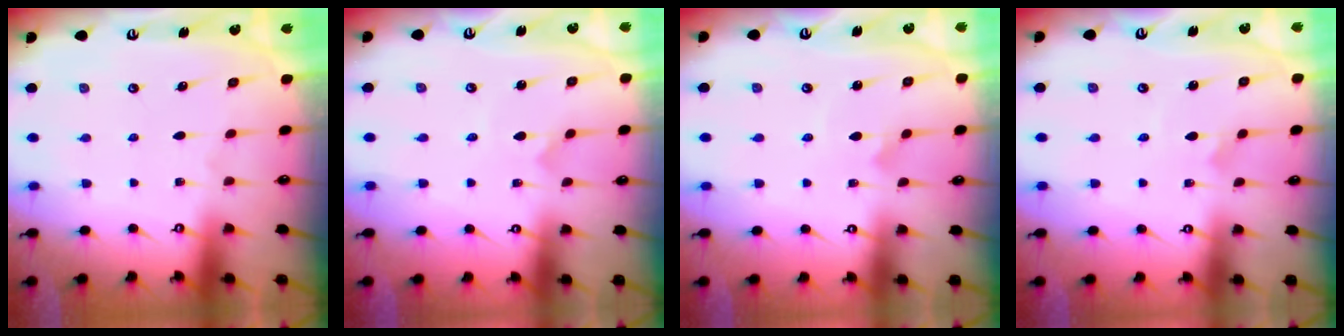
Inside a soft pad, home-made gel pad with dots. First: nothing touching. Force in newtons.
{"total": 1.0, "press": 1.0, "slide": 0.0}
{"total": 2.4, "press": 2.4, "slide": 0.1}
{"total": 2.1, "press": 2.1, "slide": 0.1}